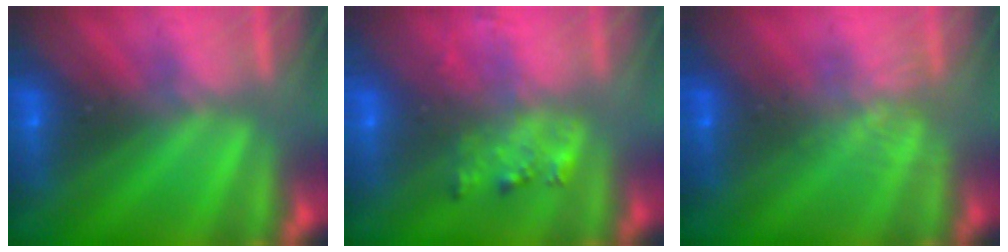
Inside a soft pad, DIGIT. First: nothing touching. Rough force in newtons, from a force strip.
{"total": 2.1}
{"total": 1.6}